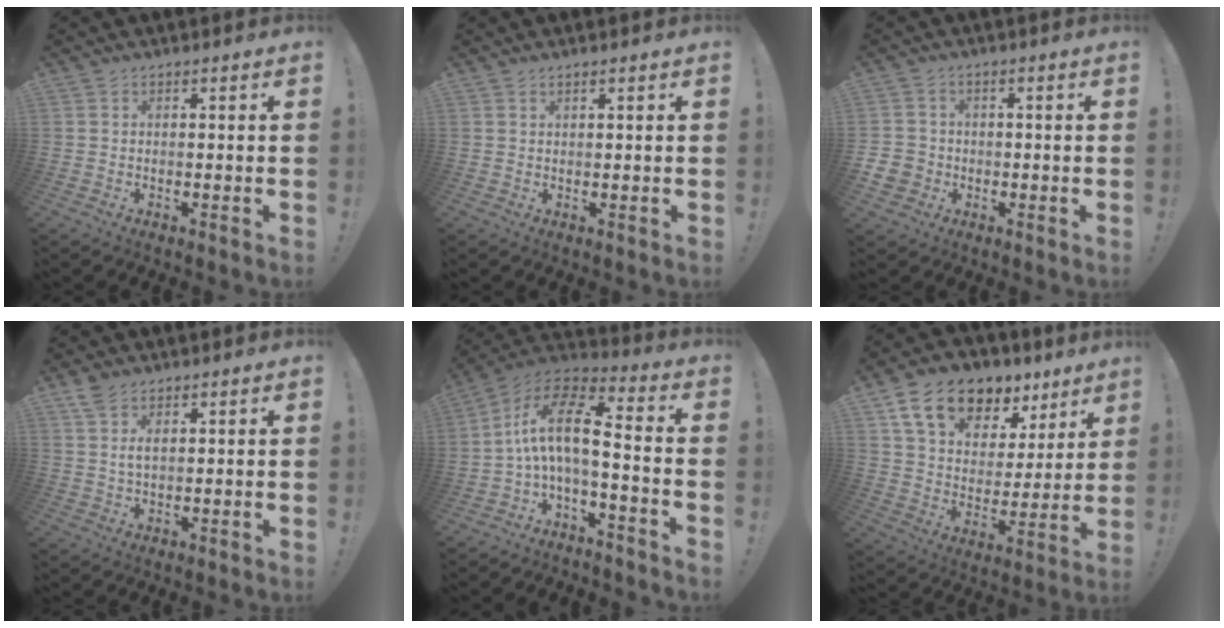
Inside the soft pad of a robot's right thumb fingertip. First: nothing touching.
{"total": 0.8, "force": [0.6, 0.0, 0.6], "torque": [-0.006, -0.002, 0.010]}
{"total": 5.3, "force": [-1.3, 4.8, 1.6], "torque": [-0.034, 0.015, -0.025]}
{"total": 3.9, "force": [2.2, 1.8, 2.7], "torque": [-0.045, -0.008, 0.040]}
{"total": 13.6, "force": [0.3, 4.9, 12.7], "torque": [-0.228, 0.003, -0.001]}
{"total": 16.3, "force": [10.8, 9.1, 8.0], "torque": [-0.135, -0.062, 0.197]}